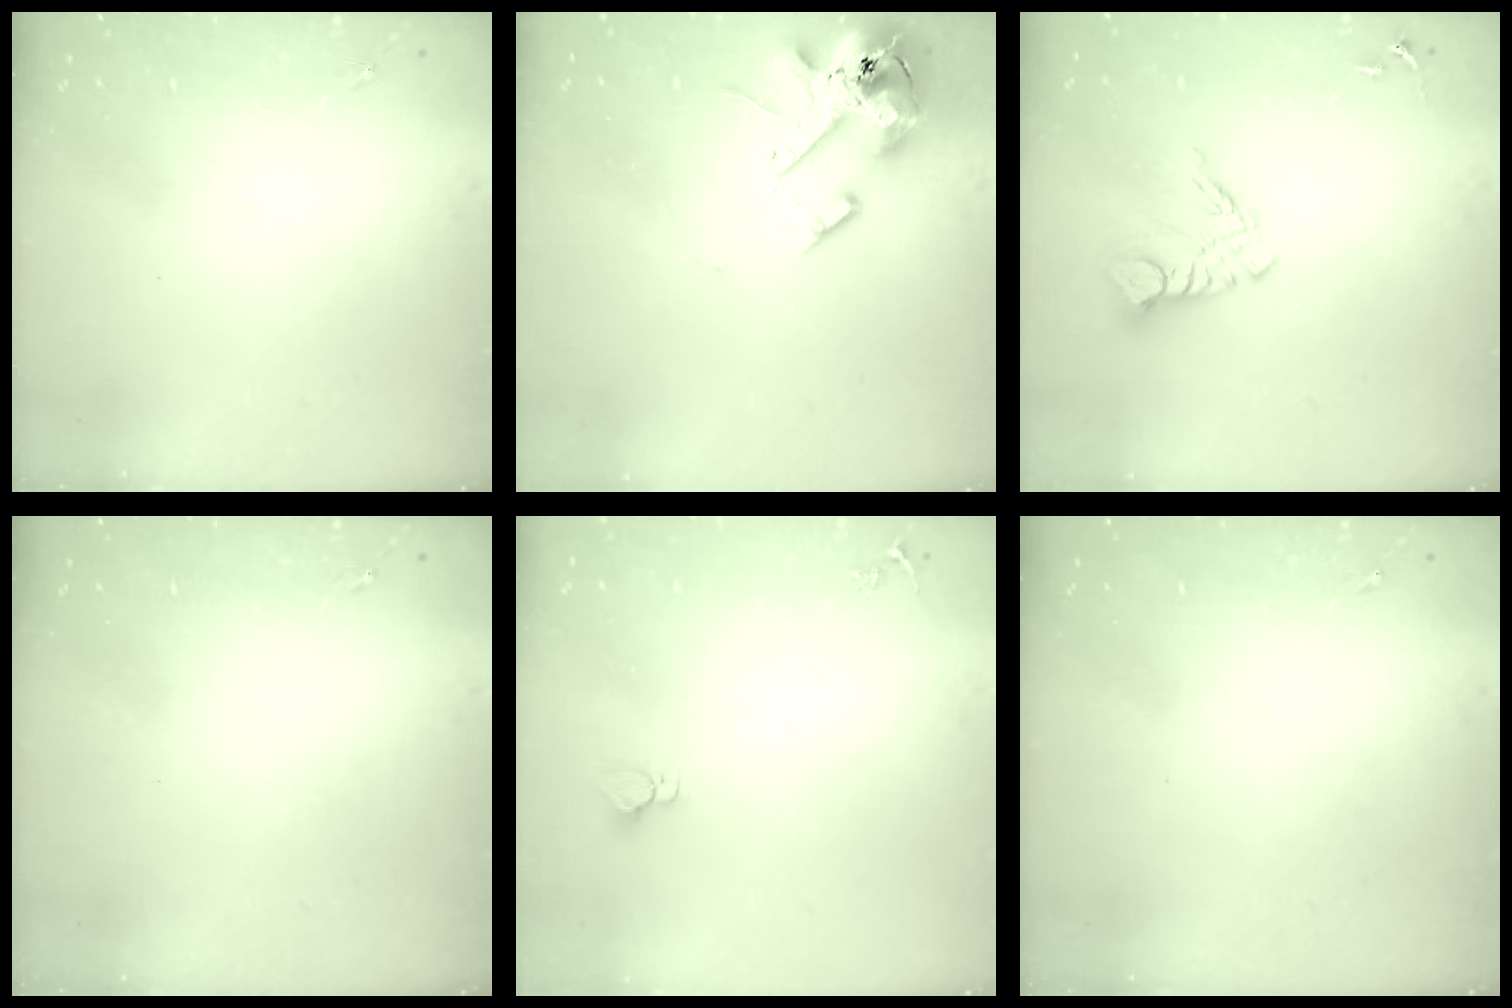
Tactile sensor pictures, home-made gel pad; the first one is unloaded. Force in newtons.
{"total": 14.5, "press": 14.4, "slide": 2.4}
{"total": 10.3, "press": 10.3, "slide": 0.9}
{"total": 0.0}
{"total": 2.9, "press": 2.9, "slide": 0.1}
{"total": 0.0}